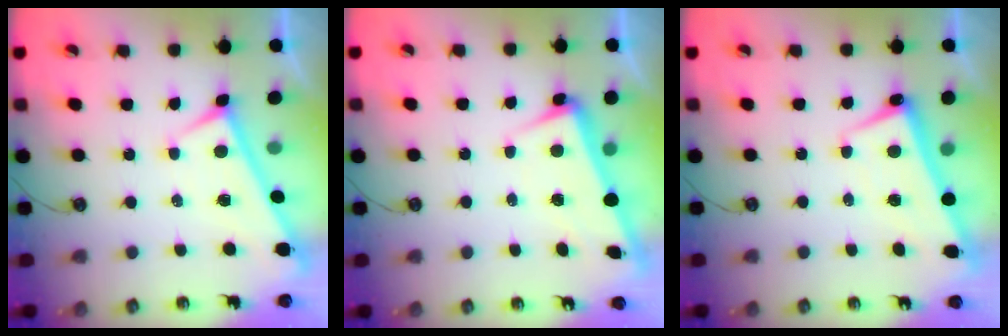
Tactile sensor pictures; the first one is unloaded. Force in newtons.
{"total": 2.9, "press": 2.8, "slide": 0.9}
{"total": 2.7, "press": 2.7, "slide": 0.4}